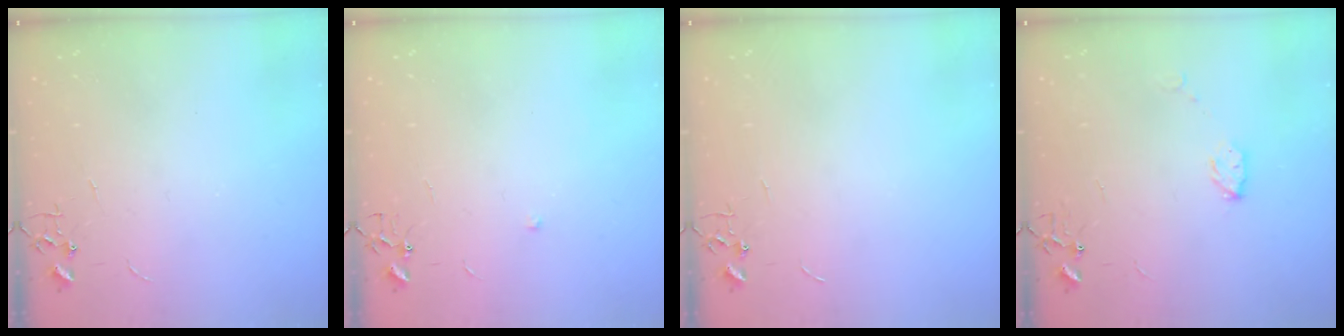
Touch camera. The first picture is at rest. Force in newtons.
{"total": 4.7, "press": 4.6, "slide": 0.7}
{"total": 0.0}
{"total": 4.5, "press": 4.5, "slide": 0.6}